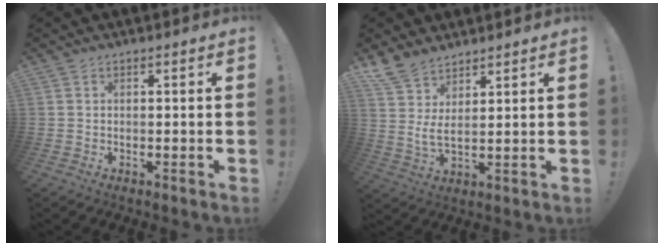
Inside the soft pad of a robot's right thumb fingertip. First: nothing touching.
{"total": 7.7, "force": [5.7, 2.8, 4.3], "torque": [-0.090, -0.026, 0.110]}